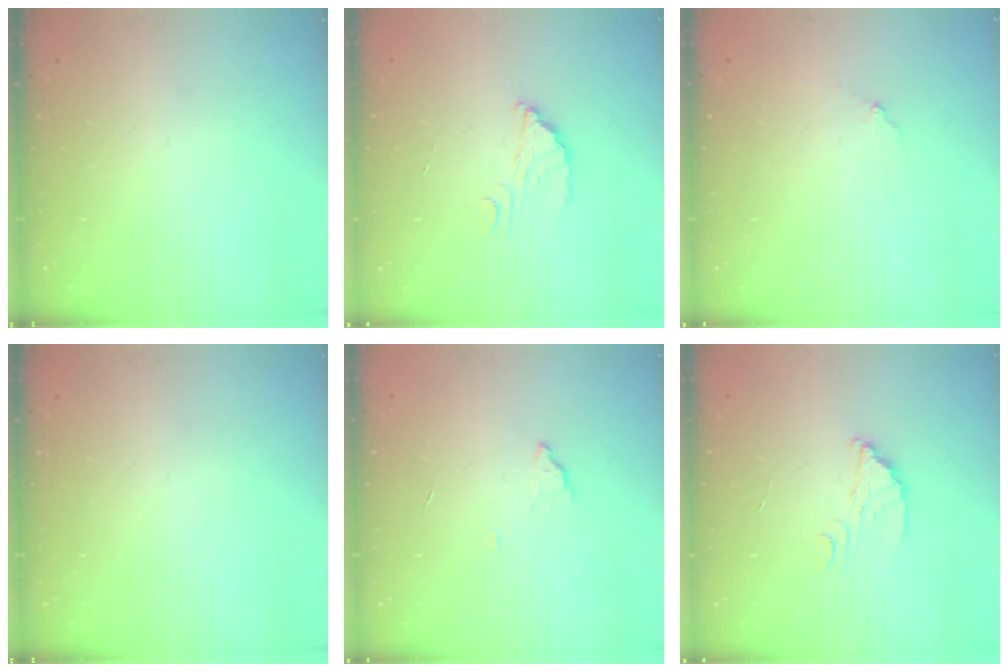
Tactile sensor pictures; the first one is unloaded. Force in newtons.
{"total": 2.3, "press": 2.3, "slide": 0.0}
{"total": 5.4, "press": 5.4, "slide": 0.2}
{"total": 0.0}
{"total": 3.0, "press": 3.0, "slide": 0.2}
{"total": 2.3, "press": 2.3, "slide": 0.0}